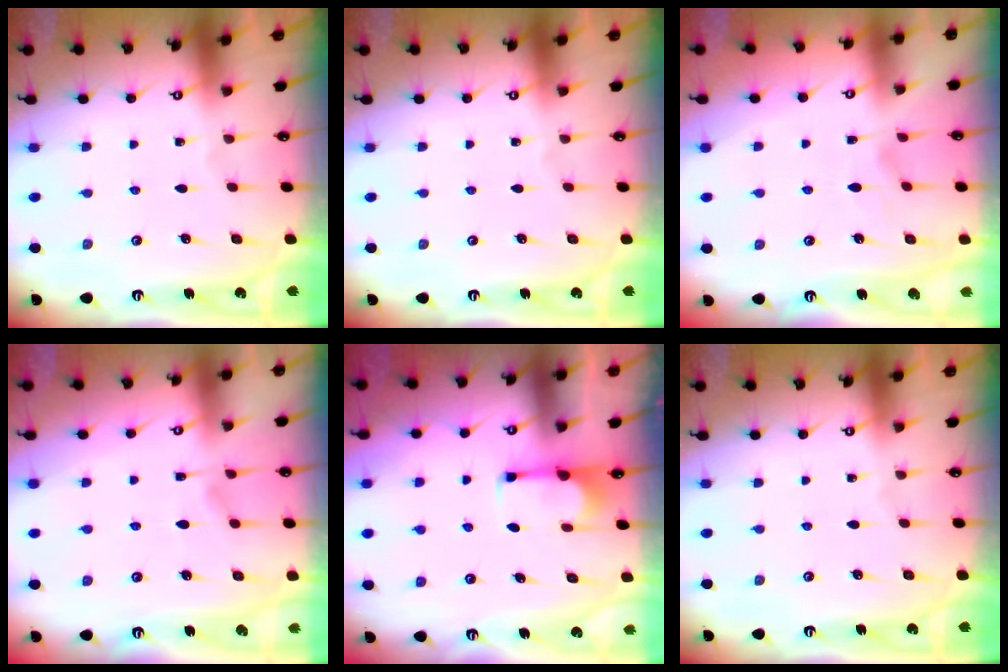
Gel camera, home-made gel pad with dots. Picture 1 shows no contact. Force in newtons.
{"total": 0.0}
{"total": 2.9, "press": 2.7, "slide": 1.0}
{"total": 1.6, "press": 1.1, "slide": 1.2}
{"total": 0.0}
{"total": 0.0}